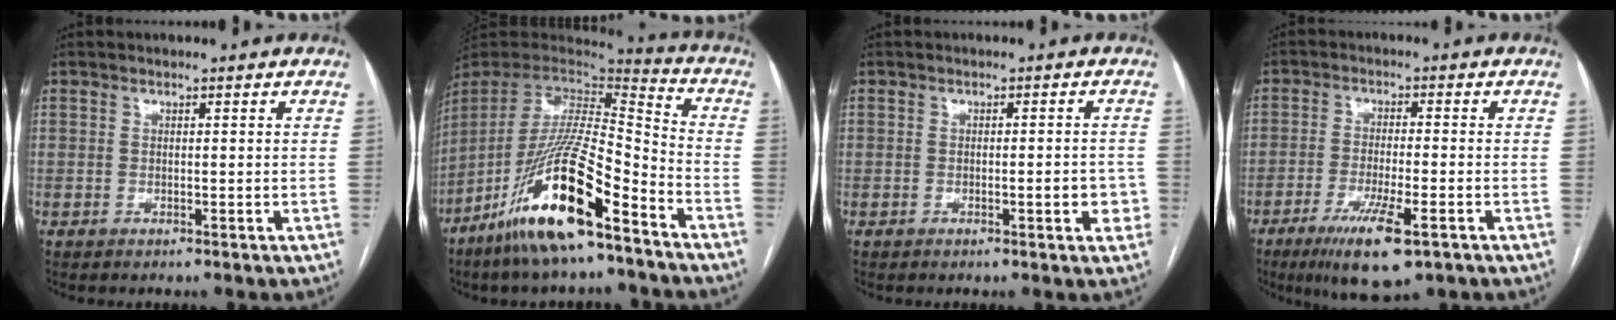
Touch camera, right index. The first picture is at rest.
{"total": 20.4, "force": [-12.5, 3.1, 15.8], "torque": [-0.319, -0.030, -0.231]}
{"total": 5.3, "force": [-1.7, 0.9, 4.9], "torque": [-0.062, 0.004, -0.020]}
{"total": 9.8, "force": [-5.5, 1.5, 7.9], "torque": [-0.144, -0.023, -0.087]}